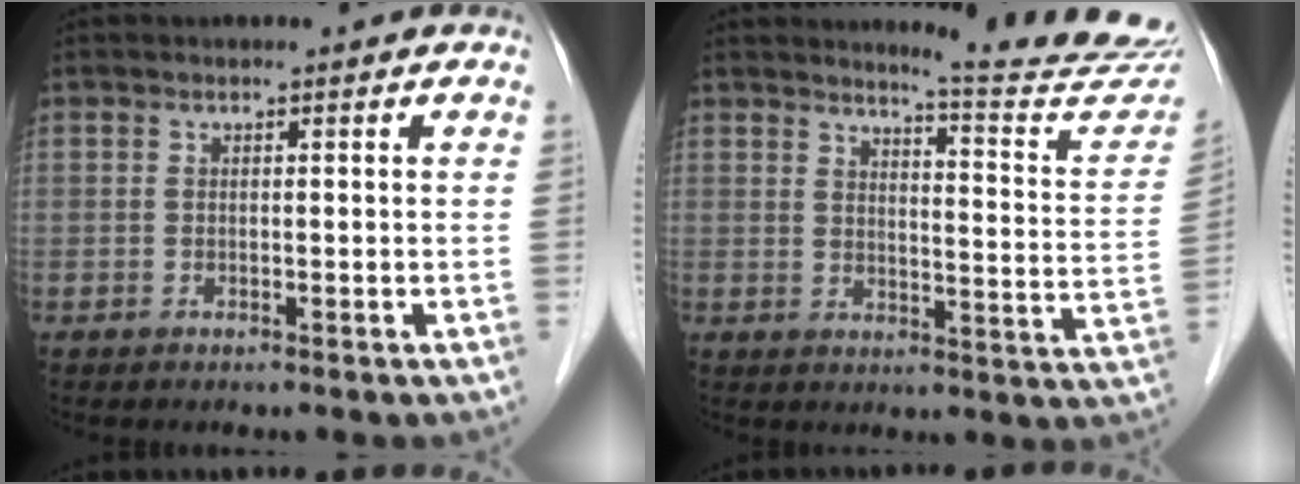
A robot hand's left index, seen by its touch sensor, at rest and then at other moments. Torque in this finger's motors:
{"motor_torque": [0.01, -0.13, 0.17, 0.03]}